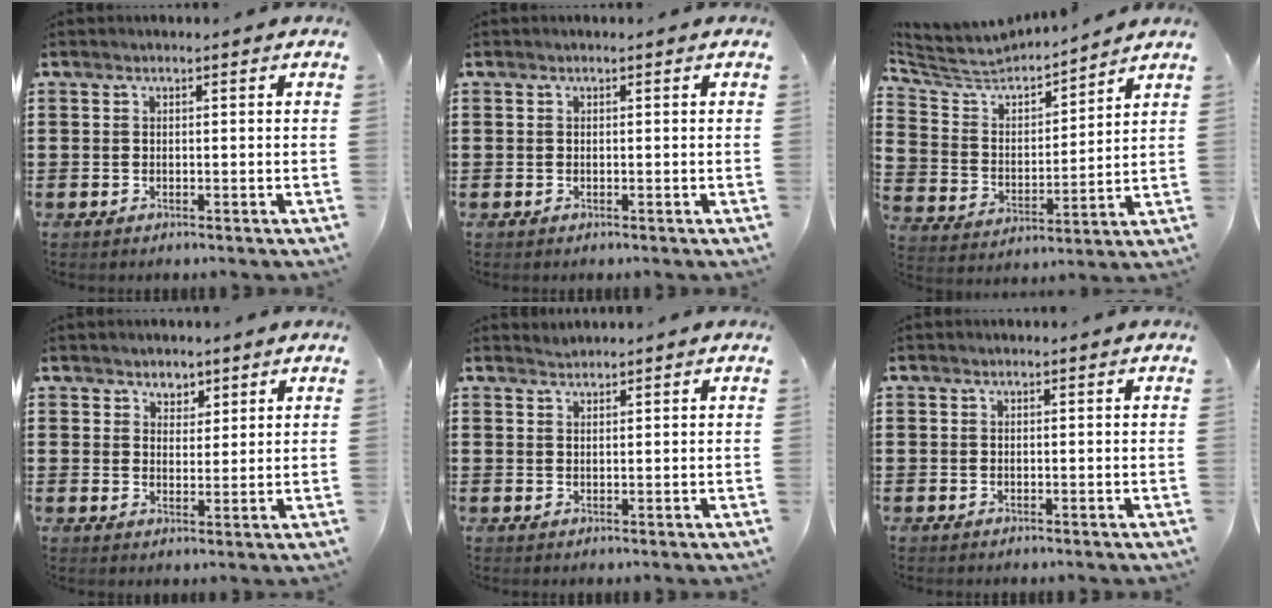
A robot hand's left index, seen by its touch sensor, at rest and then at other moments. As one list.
[{"total": 0.0}, {"total": 5.2, "force": [4.7, 2.1, 0.9], "torque": [-0.052, -0.037, 0.075]}, {"total": 2.8, "force": [1.9, 2.0, 0.2], "torque": [-0.007, 0.008, 0.033]}, {"total": 0.8, "force": [0.8, 0.0, 0.0], "torque": [0.000, -0.001, 0.016]}, {"total": 0.0}]